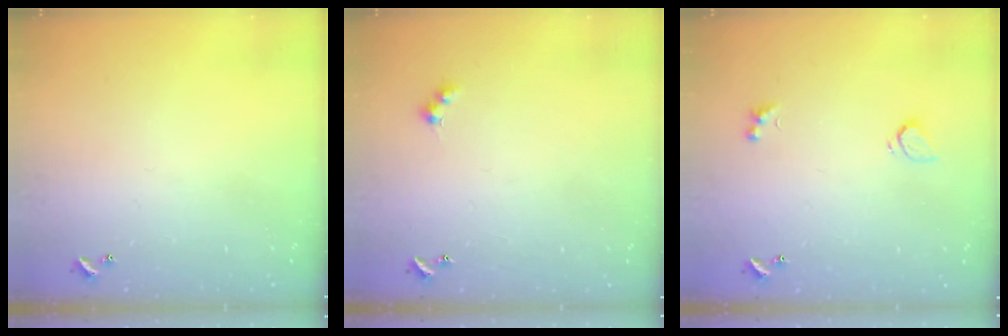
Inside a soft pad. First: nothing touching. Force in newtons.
{"total": 3.0, "press": 2.9, "slide": 0.5}
{"total": 2.1, "press": 1.8, "slide": 1.2}